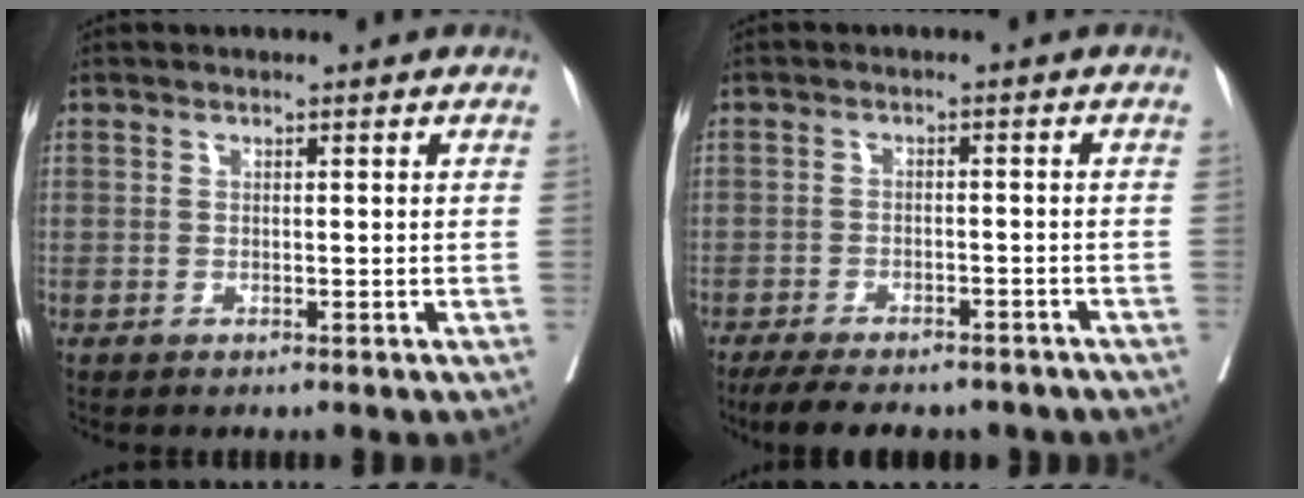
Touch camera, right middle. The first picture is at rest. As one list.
[{"total": 13.0, "force": [-11.0, 4.3, 5.6], "torque": [-0.096, -0.003, -0.141]}]